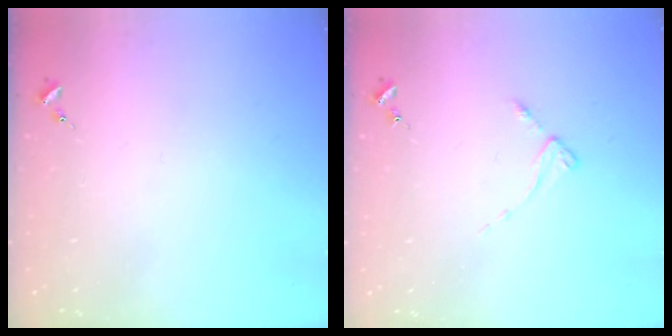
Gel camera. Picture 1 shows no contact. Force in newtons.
{"total": 2.8, "press": 2.8, "slide": 0.3}